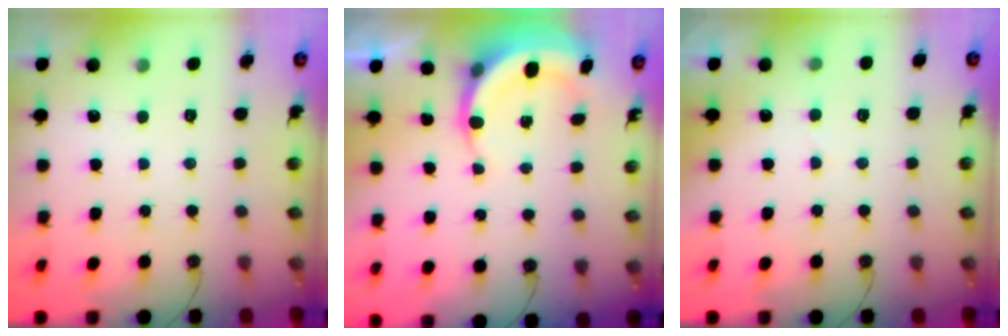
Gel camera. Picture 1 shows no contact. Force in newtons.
{"total": 6.0, "press": 5.8, "slide": 1.4}
{"total": 3.4, "press": 3.1, "slide": 1.3}